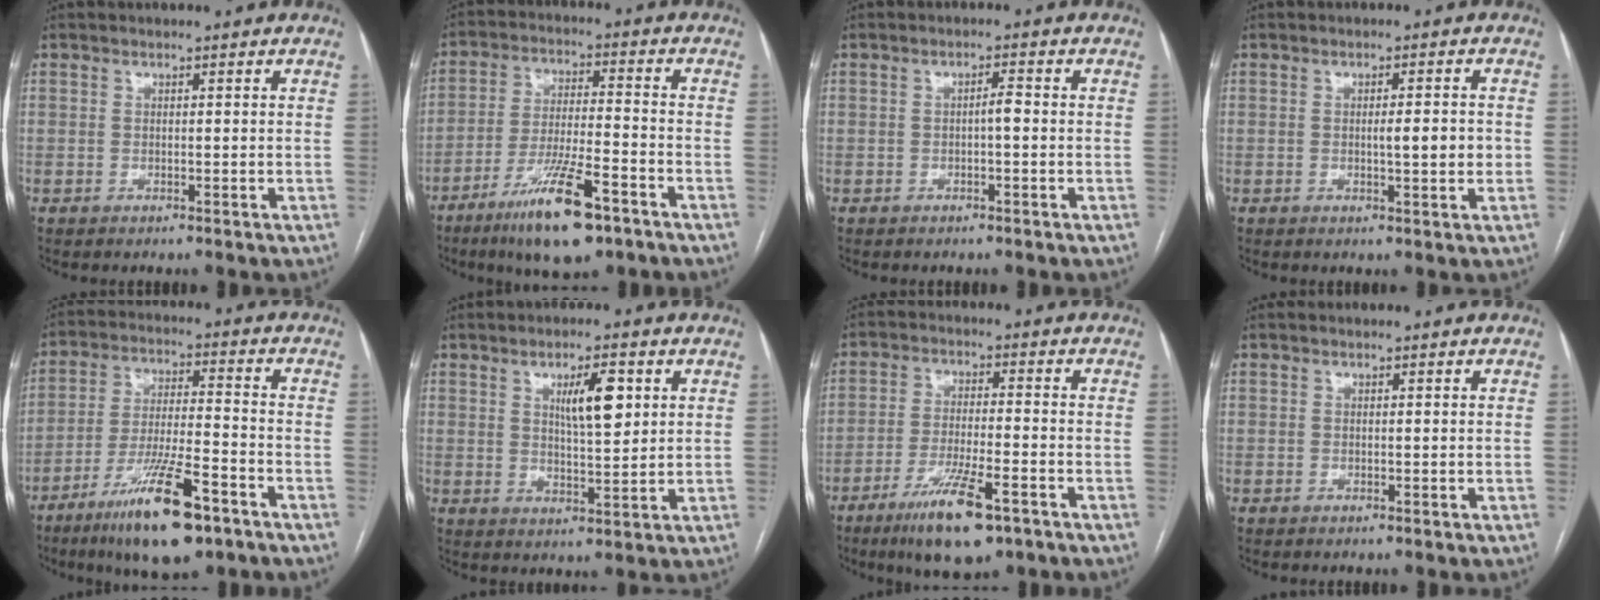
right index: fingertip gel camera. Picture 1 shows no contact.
{"total": 13.1, "force": [-8.1, 2.1, 10.1], "torque": [-0.190, -0.022, -0.137]}
{"total": 1.7, "force": [-0.3, 0.3, 1.7], "torque": [-0.026, 0.004, -0.006]}
{"total": 3.6, "force": [-0.2, 0.5, 3.5], "torque": [-0.055, -0.001, -0.002]}
{"total": 14.5, "force": [-8.9, 2.2, 11.2], "torque": [-0.211, -0.025, -0.152]}
{"total": 6.8, "force": [2.4, 1.6, 6.1], "torque": [-0.102, 0.002, 0.042]}
{"total": 10.8, "force": [-6.5, 1.8, 8.4], "torque": [-0.156, -0.021, -0.107]}
{"total": 0.0}